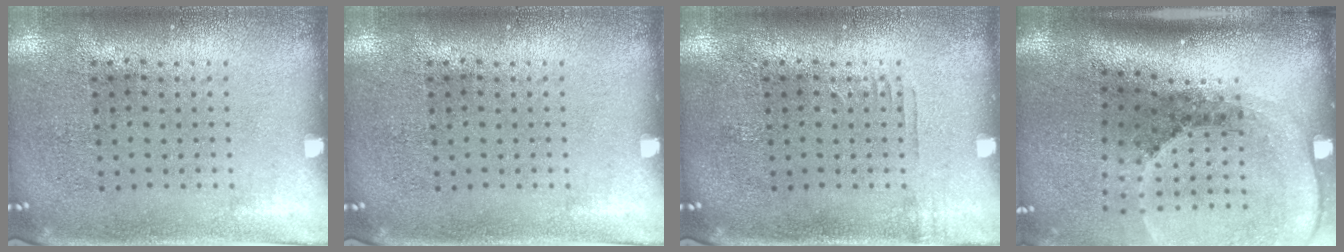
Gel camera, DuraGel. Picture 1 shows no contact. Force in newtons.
{"total": 0.0}
{"total": 0.6, "press": 0.6, "slide": 0.2}
{"total": 2.7, "press": 1.8, "slide": 2.0}